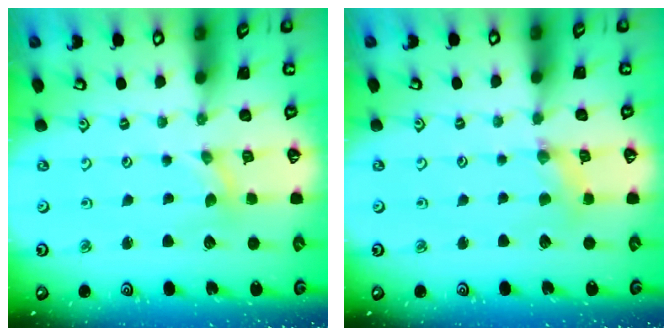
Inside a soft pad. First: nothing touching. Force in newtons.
{"total": 2.6, "press": 2.6, "slide": 0.3}